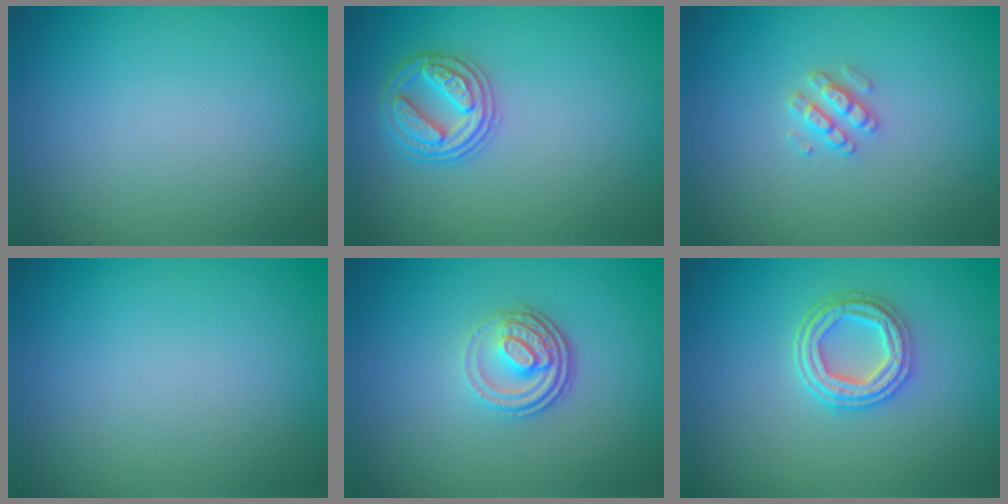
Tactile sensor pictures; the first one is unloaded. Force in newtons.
{"total": 2.9, "press": 2.9, "slide": 0.4}
{"total": 1.9, "press": 1.9, "slide": 0.3}
{"total": 0.0}
{"total": 3.6, "press": 2.6, "slide": 2.6}
{"total": 4.0, "press": 3.2, "slide": 2.3}